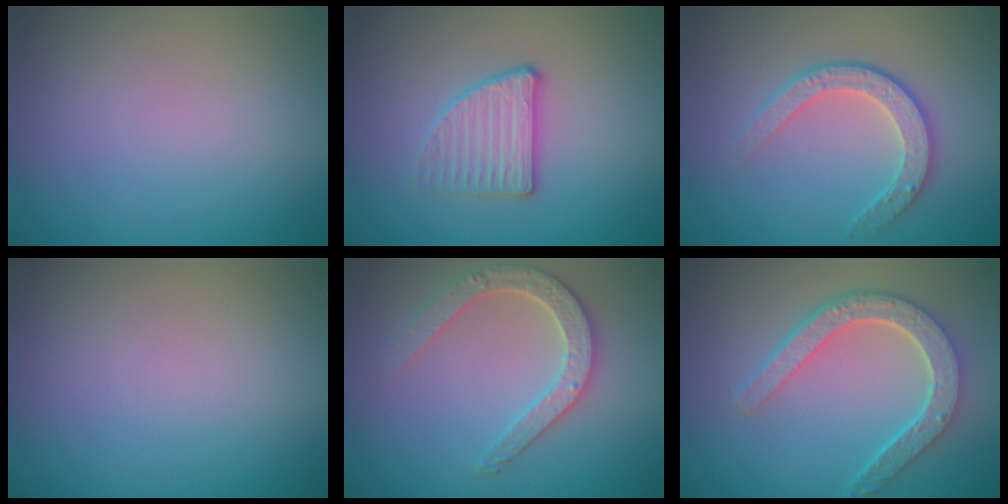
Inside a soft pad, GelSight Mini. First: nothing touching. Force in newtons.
{"total": 2.7, "press": 2.6, "slide": 0.8}
{"total": 3.0, "press": 2.8, "slide": 1.0}
{"total": 0.0}
{"total": 3.4, "press": 3.1, "slide": 1.4}
{"total": 5.0, "press": 4.0, "slide": 3.1}